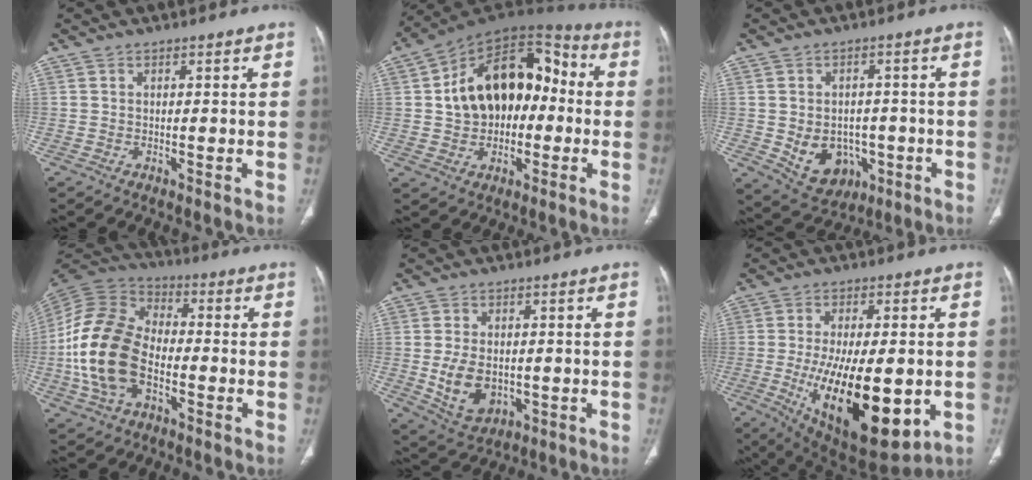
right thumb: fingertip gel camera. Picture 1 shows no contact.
{"total": 20.3, "force": [0.6, 13.7, 15.0], "torque": [-0.202, 0.046, 0.006]}
{"total": 9.8, "force": [-2.4, 7.7, 5.4], "torque": [-0.055, 0.014, -0.015]}
{"total": 17.8, "force": [-3.9, 11.4, 13.2], "torque": [-0.265, 0.026, -0.076]}
{"total": 8.7, "force": [-1.0, 6.0, 6.3], "torque": [-0.100, -0.006, 0.002]}
{"total": 21.8, "force": [-4.4, 9.1, 19.3], "torque": [-0.316, -0.027, -0.042]}